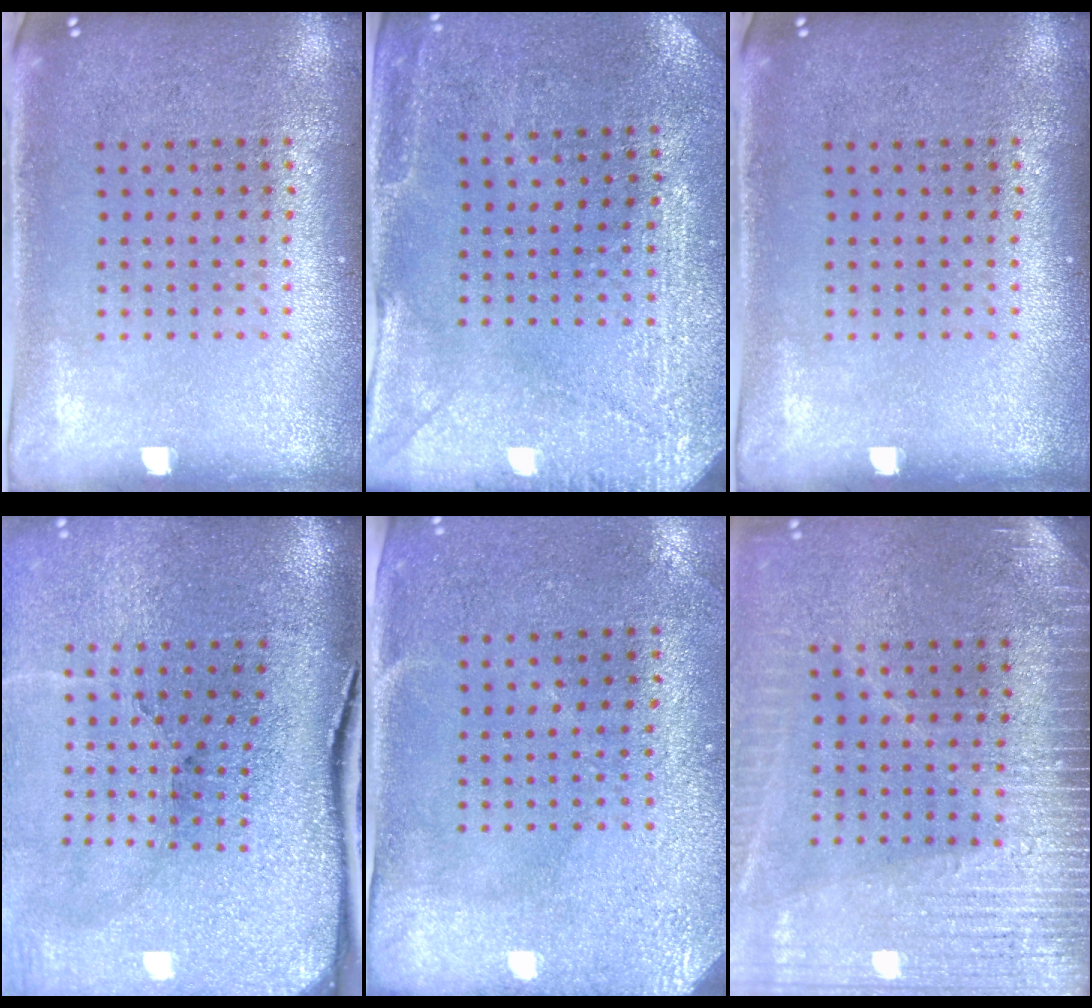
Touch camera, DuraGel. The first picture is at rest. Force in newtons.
{"total": 2.8, "press": 2.7, "slide": 0.9}
{"total": 0.0}
{"total": 4.9, "press": 4.0, "slide": 3.0}
{"total": 3.0, "press": 2.4, "slide": 1.8}
{"total": 3.6, "press": 3.1, "slide": 1.9}